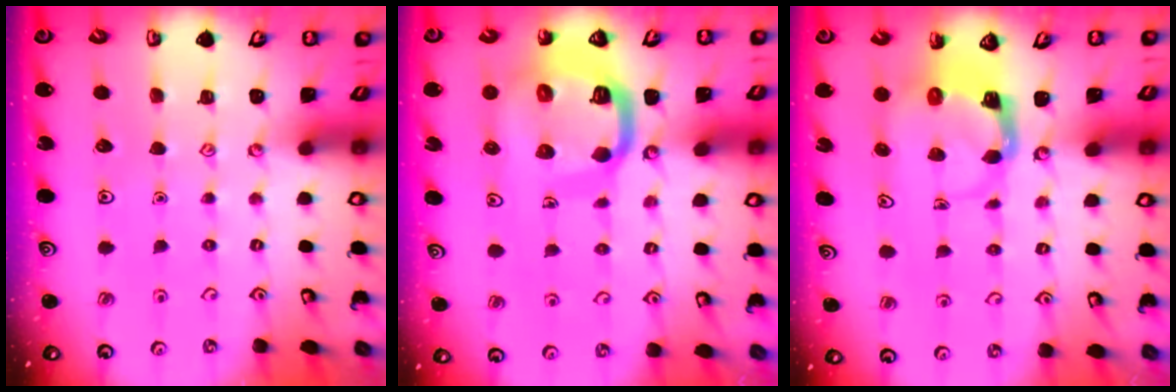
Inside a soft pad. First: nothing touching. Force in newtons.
{"total": 14.1, "press": 14.0, "slide": 1.5}
{"total": 3.9, "press": 3.8, "slide": 0.7}